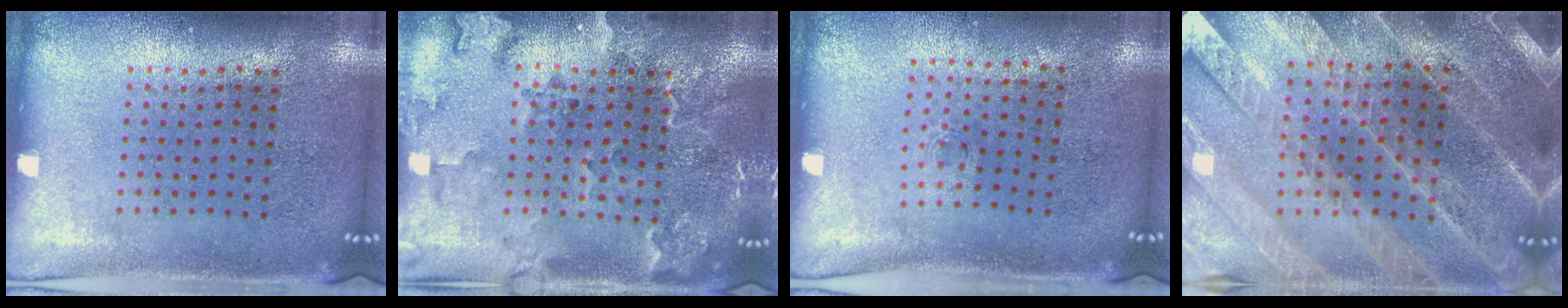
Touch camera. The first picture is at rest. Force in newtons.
{"total": 2.4, "press": 2.2, "slide": 1.0}
{"total": 0.5, "press": 0.3, "slide": 0.4}
{"total": 2.8, "press": 2.8, "slide": 0.5}